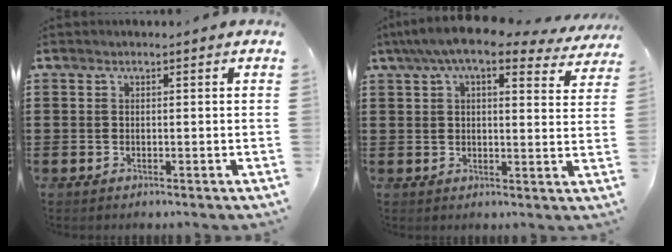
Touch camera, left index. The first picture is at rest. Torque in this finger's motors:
{"motor_torque": [2.14, 0.00, 0.89, 0.21]}